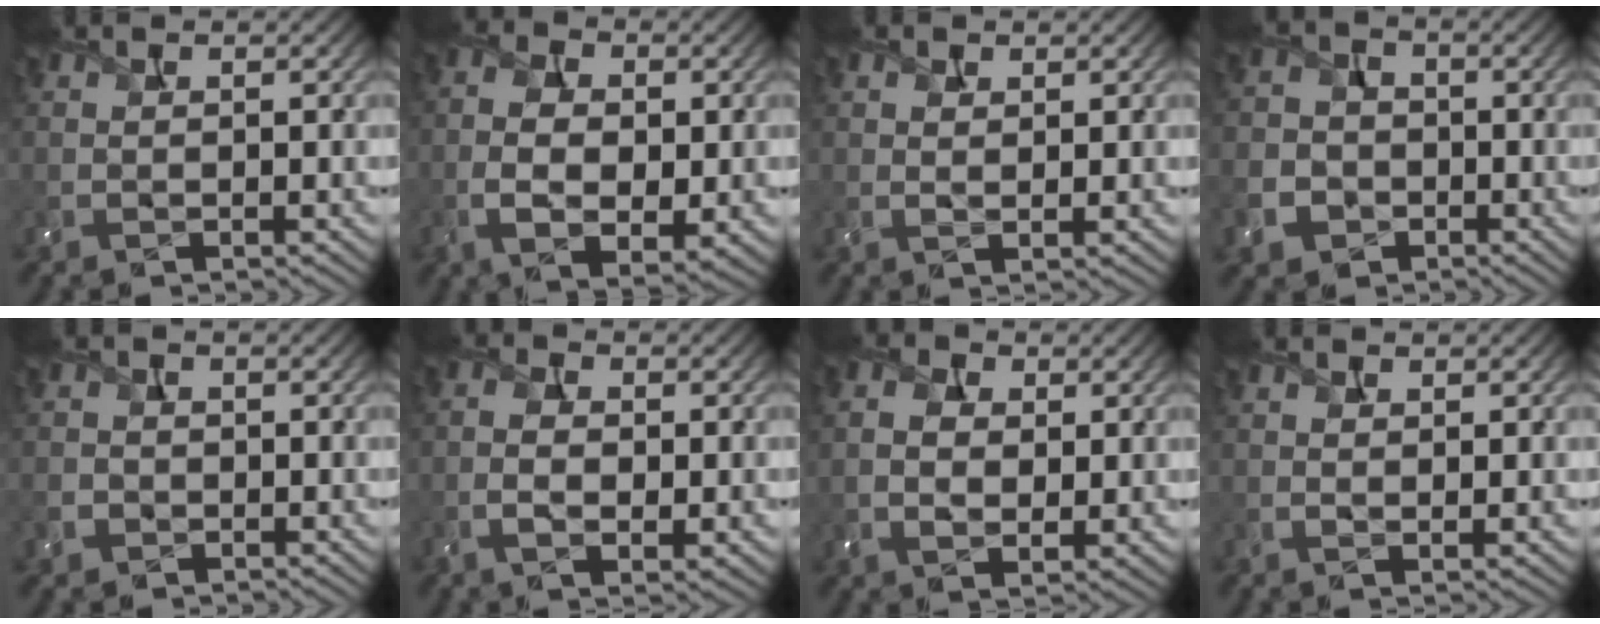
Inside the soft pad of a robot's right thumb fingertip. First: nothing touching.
{"total": 8.0, "force": [-0.9, 4.8, 6.4], "torque": [-0.141, -0.006, -0.015]}
{"total": 1.7, "force": [1.0, 0.8, 1.1], "torque": [-0.027, 0.002, 0.019]}
{"total": 7.3, "force": [-3.0, 6.2, 2.3], "torque": [-0.076, -0.026, -0.072]}
{"total": 2.4, "force": [-0.9, 2.1, 0.7], "torque": [-0.016, -0.001, -0.026]}
{"total": 5.1, "force": [-1.1, 2.7, 4.2], "torque": [-0.084, -0.003, -0.023]}
{"total": 5.2, "force": [0.8, 3.4, 3.8], "torque": [-0.086, 0.001, 0.012]}
{"total": 1.4, "force": [0.6, 0.7, 1.0], "torque": [-0.023, 0.001, 0.012]}